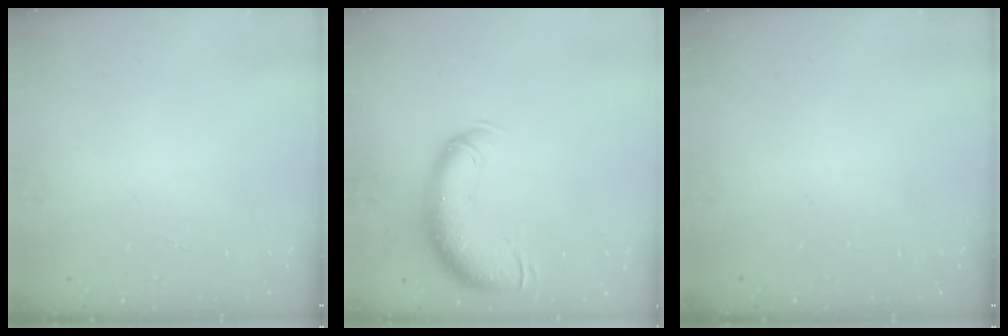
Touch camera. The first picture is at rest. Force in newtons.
{"total": 12.5, "press": 12.2, "slide": 3.0}
{"total": 0.0}